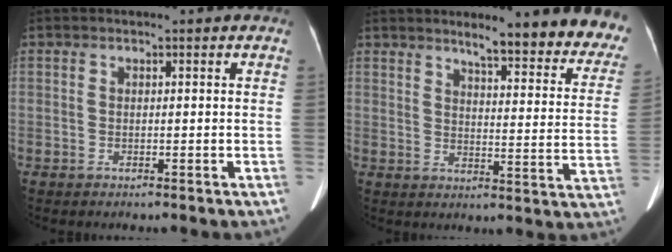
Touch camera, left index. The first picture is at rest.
{"total": 17.9, "force": [15.9, 2.5, 7.9], "torque": [-0.068, -0.058, 0.177]}